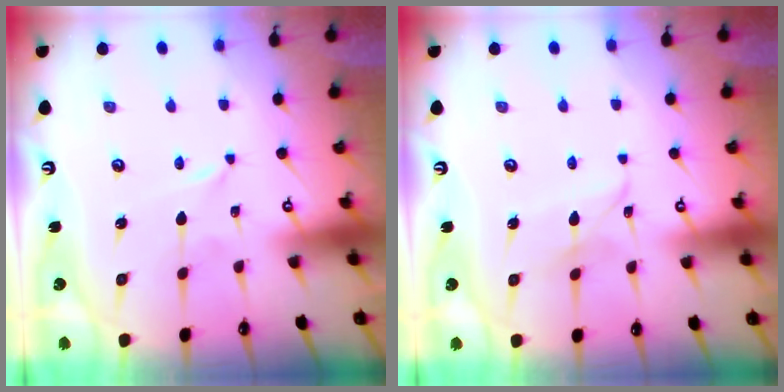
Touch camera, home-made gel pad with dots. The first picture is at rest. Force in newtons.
{"total": 5.2, "press": 5.2, "slide": 0.4}